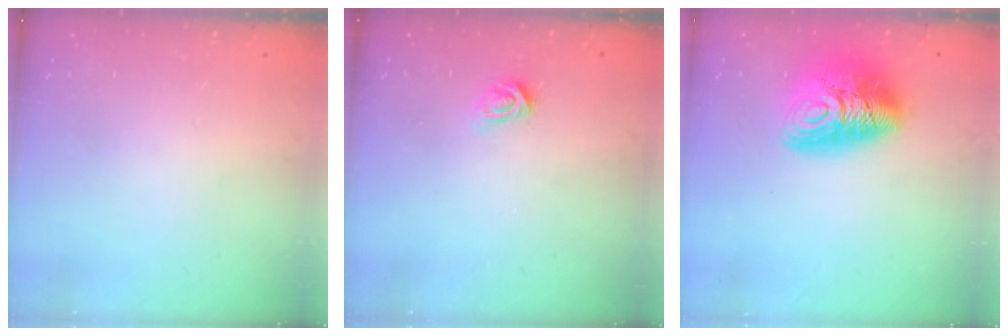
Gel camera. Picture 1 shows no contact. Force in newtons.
{"total": 4.7, "press": 4.6, "slide": 0.5}
{"total": 14.1, "press": 14.1, "slide": 1.3}